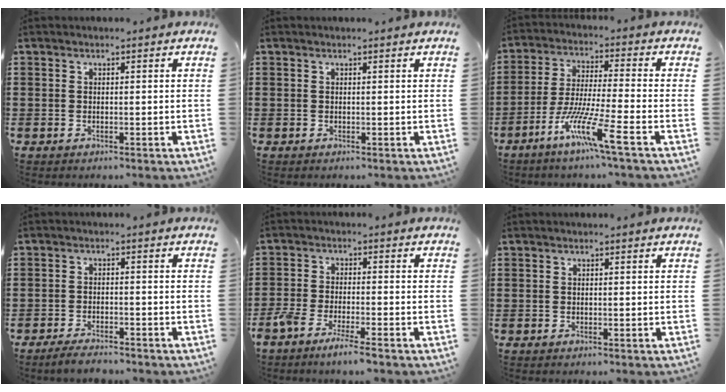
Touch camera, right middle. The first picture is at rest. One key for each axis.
{"total": 0.0}
{"total": 9.7, "fx": -5.9, "fy": 0.3, "fz": 7.6, "tx": -0.154, "ty": -0.008, "tz": -0.115}
{"total": 2.9, "fx": -2.8, "fy": 0.3, "fz": 0.8, "tx": -0.014, "ty": 0.004, "tz": -0.057}
{"total": 4.2, "fx": -3.6, "fy": 0.1, "fz": 2.2, "tx": -0.053, "ty": -0.009, "tz": -0.071}
{"total": 0.0}